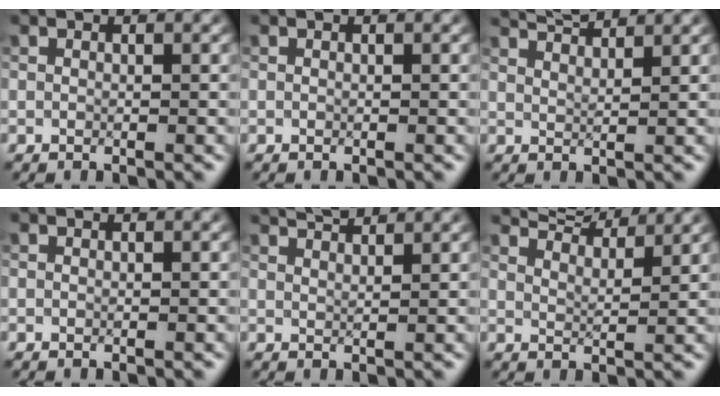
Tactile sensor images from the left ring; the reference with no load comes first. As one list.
[{"total": 0.0}, {"total": 4.2, "force": [3.8, 0.5, 1.5], "torque": [-0.016, 0.009, 0.052]}, {"total": 0.0}, {"total": 3.2, "force": [3.0, 0.4, 1.2], "torque": [-0.009, 0.007, 0.041]}, {"total": 5.4, "force": [5.1, 0.7, 1.7], "torque": [-0.026, 0.006, 0.070]}]